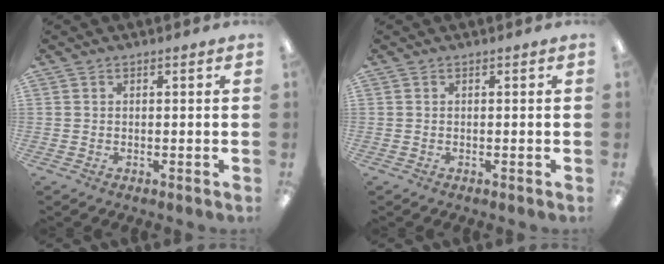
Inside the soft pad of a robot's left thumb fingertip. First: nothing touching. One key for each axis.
{"total": 0.0}